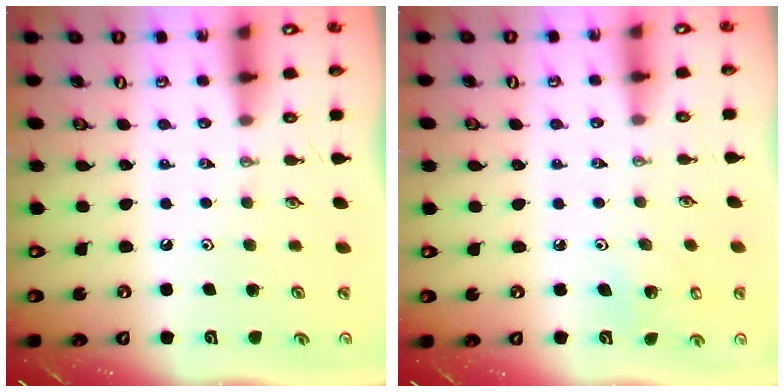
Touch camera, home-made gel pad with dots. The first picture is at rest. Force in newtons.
{"total": 4.2, "press": 4.2, "slide": 0.3}